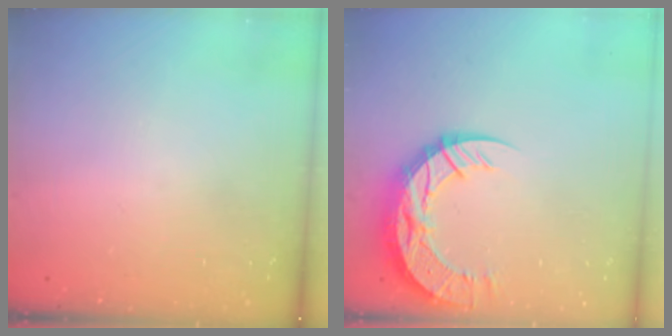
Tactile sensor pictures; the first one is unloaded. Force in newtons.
{"total": 16.1, "press": 16.0, "slide": 1.4}